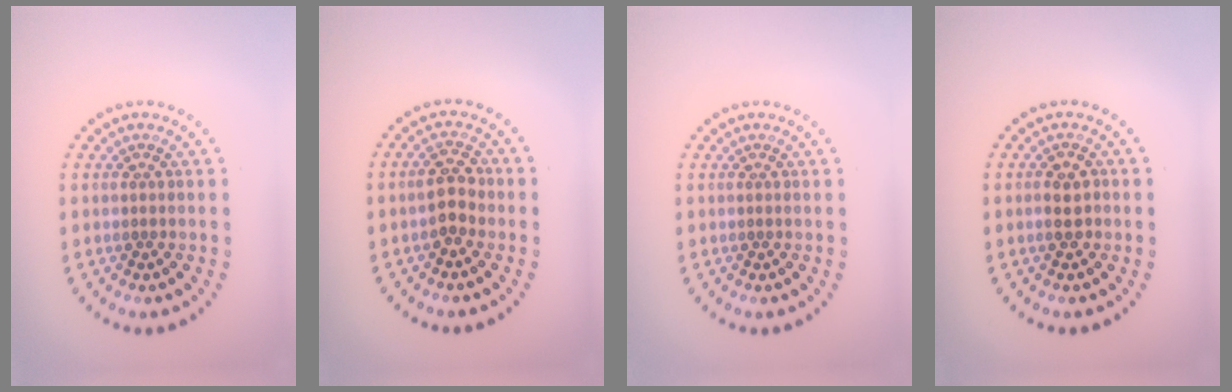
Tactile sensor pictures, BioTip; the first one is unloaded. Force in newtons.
{"total": 2.6, "press": 2.5, "slide": 0.5}
{"total": 0.0}
{"total": 2.1, "press": 2.1, "slide": 0.2}